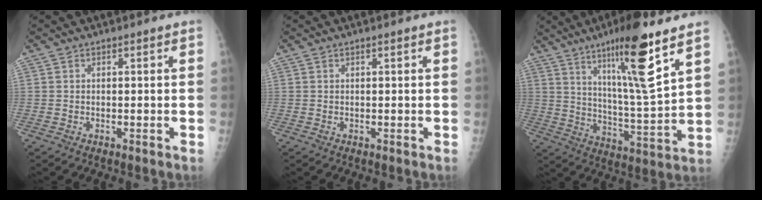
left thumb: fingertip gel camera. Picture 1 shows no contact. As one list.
[{"total": 0.0}, {"total": 16.9, "force": [9.7, 1.6, 13.8], "torque": [-0.222, -0.063, 0.167]}]